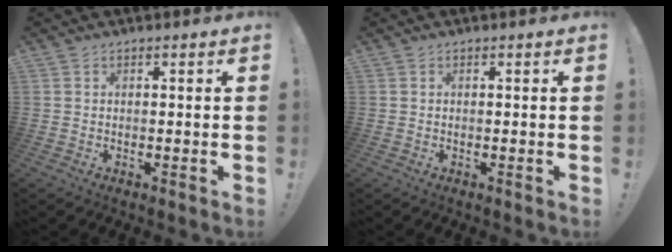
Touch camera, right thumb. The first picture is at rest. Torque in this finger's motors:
{"motor_torque": [0.00, 0.00, -0.01, 0.01, 0.00]}